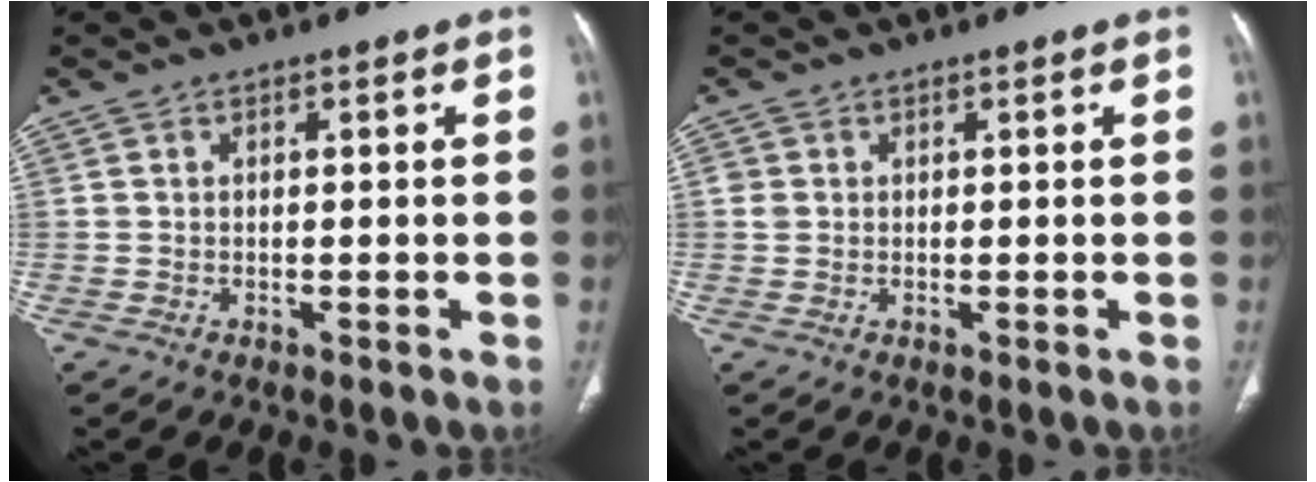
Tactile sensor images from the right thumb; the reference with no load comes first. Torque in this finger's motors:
{"motor_torque": [-0.21, 0.05, 0.05, 0.37, -0.01]}